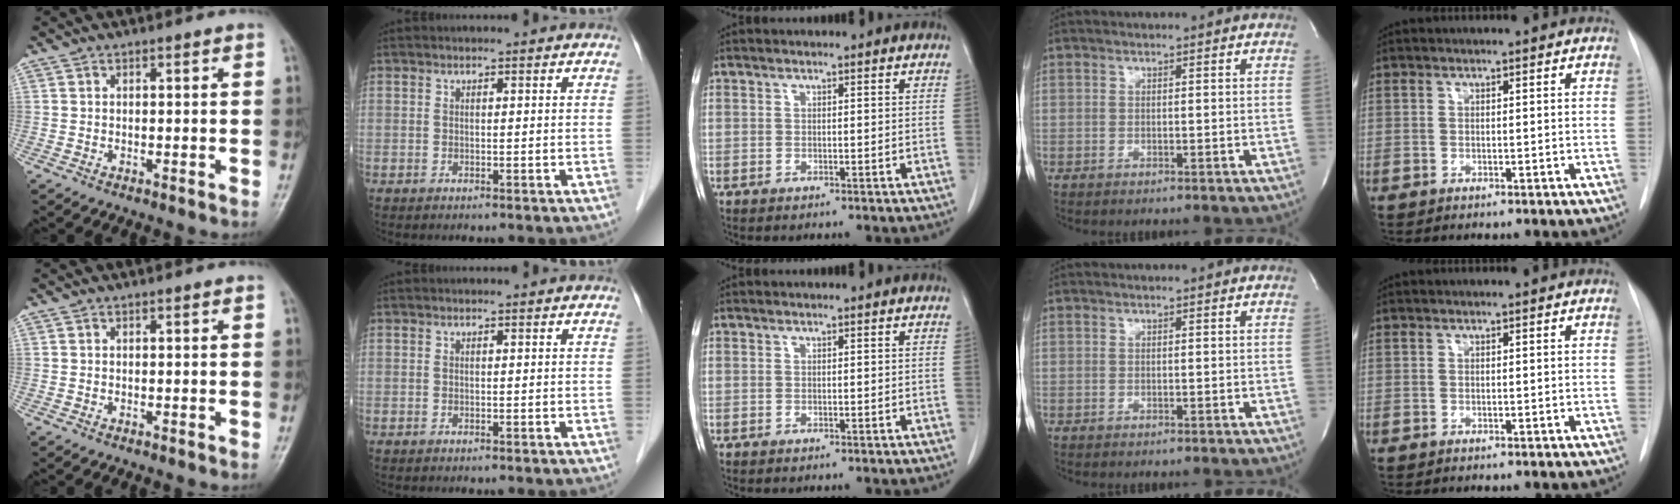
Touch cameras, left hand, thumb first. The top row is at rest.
{}